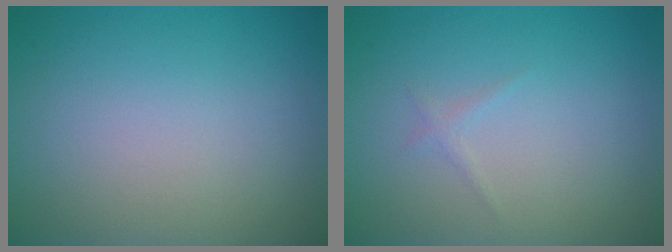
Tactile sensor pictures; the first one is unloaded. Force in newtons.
{"total": 0.6, "press": 0.6, "slide": 0.0}